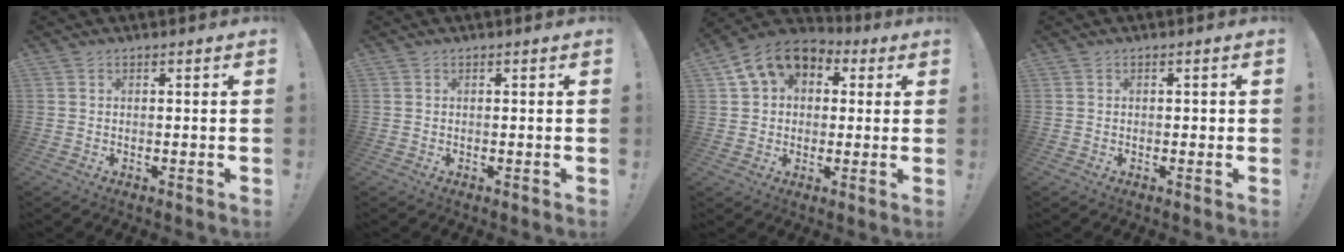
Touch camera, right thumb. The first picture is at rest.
{"total": 0.0}
{"total": 11.9, "force": [5.4, 8.7, 6.0], "torque": [-0.092, -0.017, 0.106]}
{"total": 1.0, "force": [-0.4, 0.8, 0.4], "torque": [-0.005, 0.004, -0.009]}